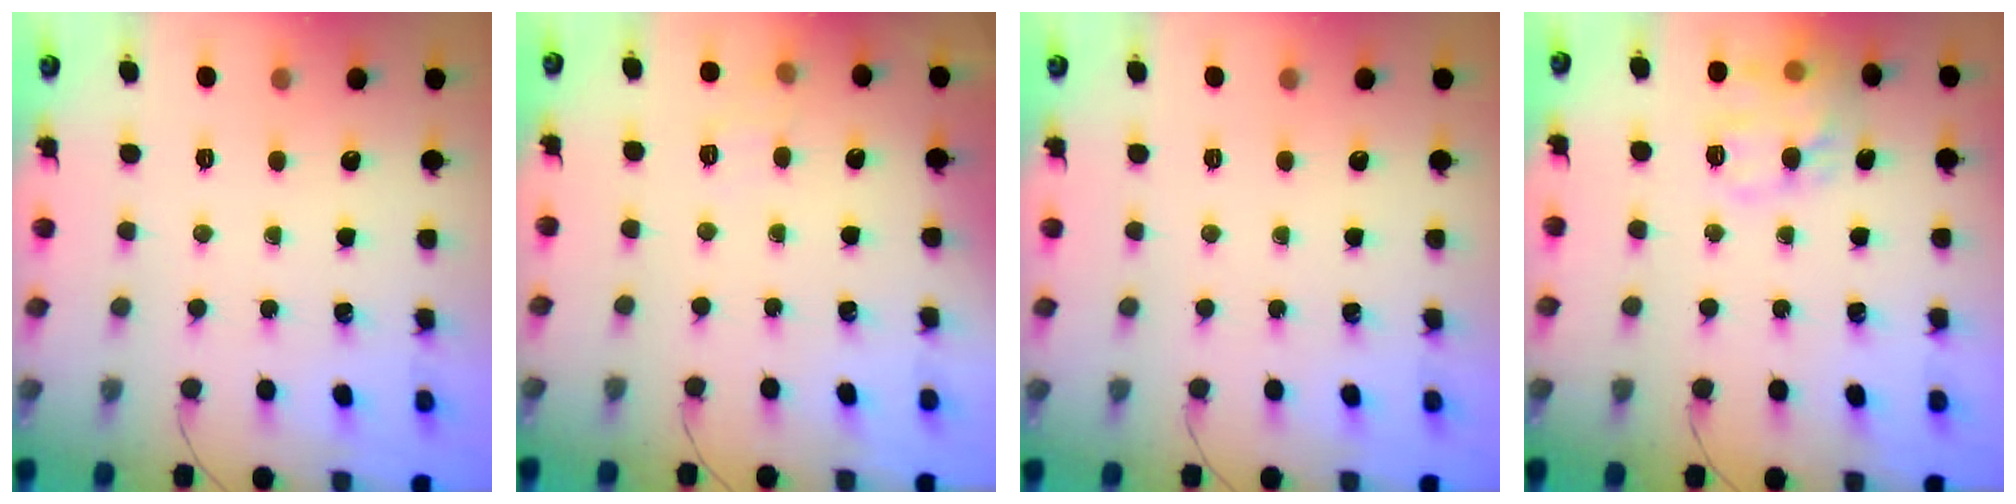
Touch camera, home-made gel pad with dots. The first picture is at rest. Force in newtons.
{"total": 4.5, "press": 4.1, "slide": 1.9}
{"total": 0.0}
{"total": 13.9, "press": 13.8, "slide": 1.0}